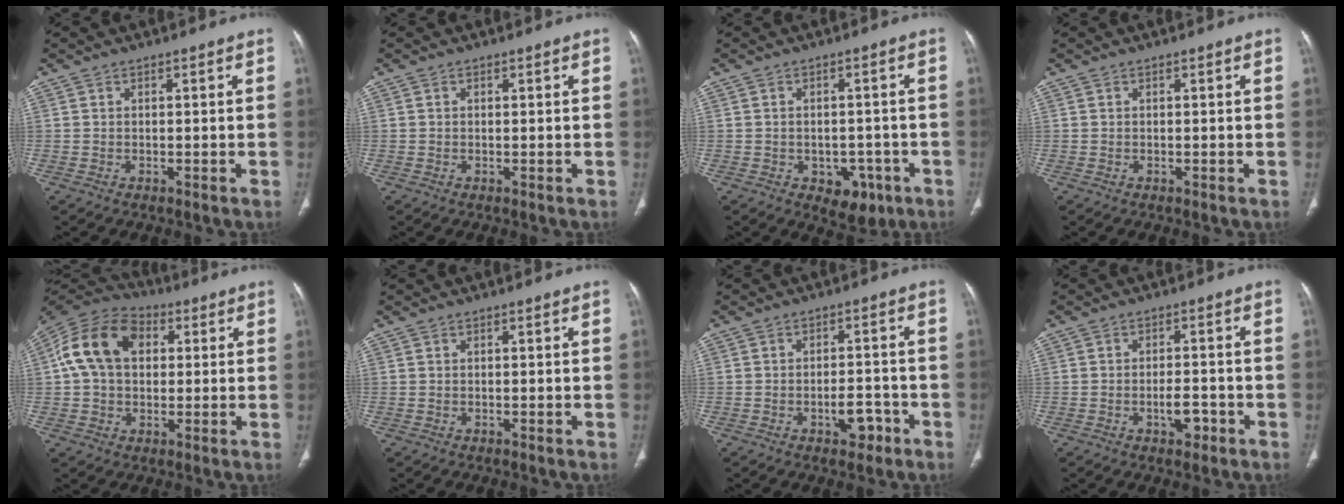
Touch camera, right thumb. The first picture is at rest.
{"total": 0.0}
{"total": 6.2, "force": [-2.8, 4.2, 3.7], "torque": [-0.020, 0.015, -0.029]}
{"total": 0.0}
{"total": 14.5, "force": [2.8, 10.4, 9.8], "torque": [-0.165, 0.026, 0.039]}
{"total": 0.0}
{"total": 4.7, "force": [-2.6, 2.5, 3.1], "torque": [-0.029, 0.022, -0.034]}
{"total": 3.7, "force": [-1.8, 1.8, 2.7], "torque": [-0.034, 0.012, -0.026]}